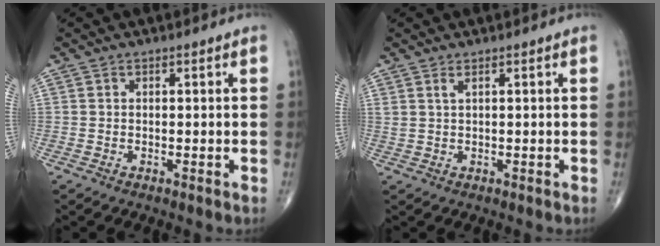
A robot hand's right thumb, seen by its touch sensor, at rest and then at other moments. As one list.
[{"total": 1.3, "force": [0.8, 0.3, 0.9], "torque": [-0.022, -0.001, 0.021]}]